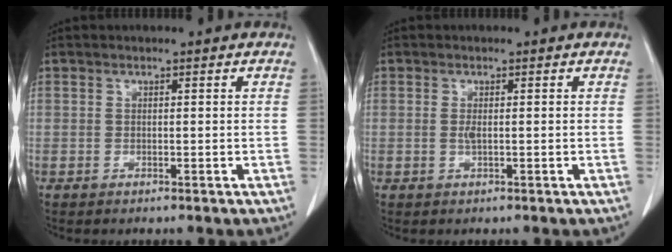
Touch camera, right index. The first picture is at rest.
{"total": 1.0, "force": [0.0, 0.2, 1.0], "torque": [-0.023, -0.003, 0.000]}